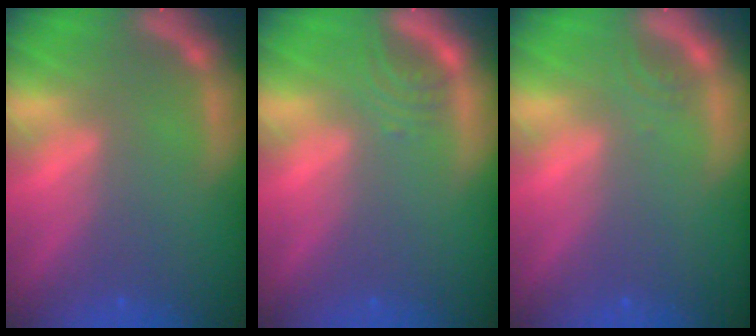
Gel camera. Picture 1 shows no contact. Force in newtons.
{"total": 2.0}
{"total": 1.0}